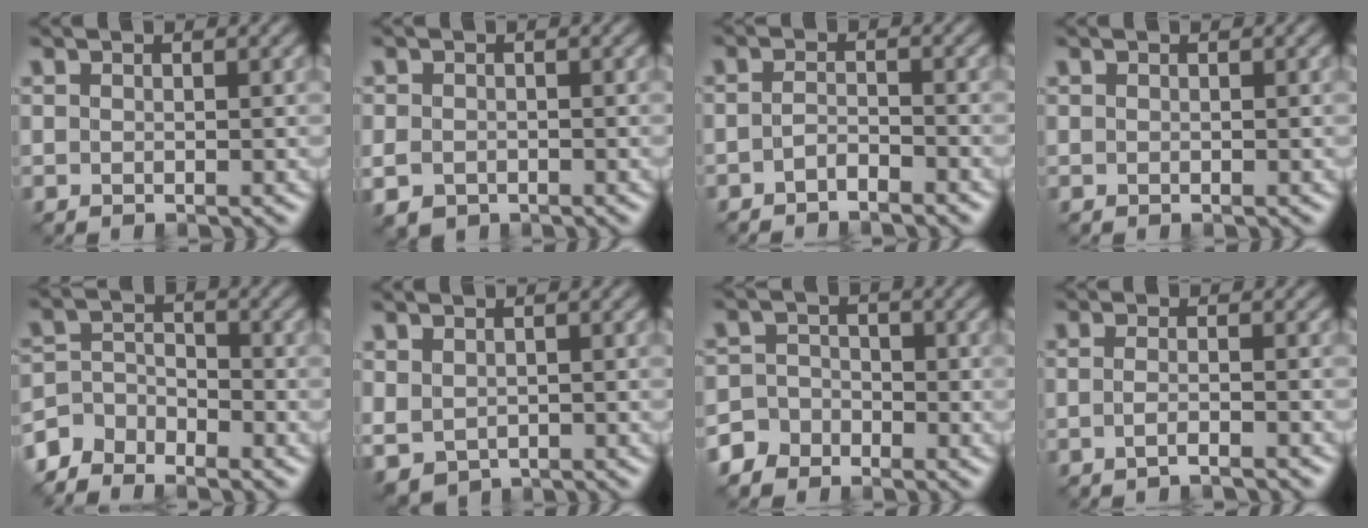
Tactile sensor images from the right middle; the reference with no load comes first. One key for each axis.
{"total": 1.8, "fx": -0.8, "fy": 1.3, "fz": 1.0, "tx": -0.024, "ty": -0.006, "tz": -0.017}
{"total": 1.5, "fx": -1.1, "fy": 0.2, "fz": 0.9, "tx": -0.027, "ty": 0.007, "tz": -0.025}
{"total": 0.0}
{"total": 3.5, "fx": -3.2, "fy": 1.3, "fz": 0.5, "tx": -0.012, "ty": 0.007, "tz": -0.074}
{"total": 2.3, "fx": -0.3, "fy": 1.7, "fz": 1.5, "tx": -0.039, "ty": -0.006, "tz": -0.002}
{"total": 4.7, "fx": -3.4, "fy": 3.1, "fz": 0.3, "tx": 0.014, "ty": -0.001, "tz": -0.068}
{"total": 1.8, "fx": -1.3, "fy": 0.1, "fz": 1.3, "tx": -0.025, "ty": -0.004, "tz": -0.031}